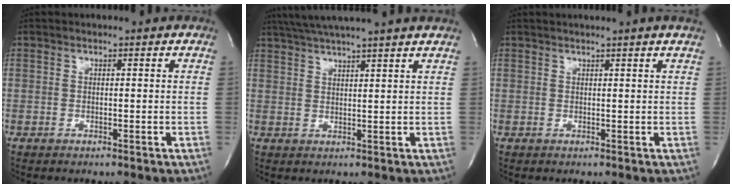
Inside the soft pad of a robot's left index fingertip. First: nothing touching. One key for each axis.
{"total": 11.5, "fx": 10.0, "fy": -1.1, "fz": 5.7, "tx": -0.102, "ty": 0.026, "tz": 0.138}
{"total": 3.1, "fx": 2.6, "fy": -1.0, "fz": 1.3, "tx": -0.019, "ty": 0.005, "tz": 0.033}